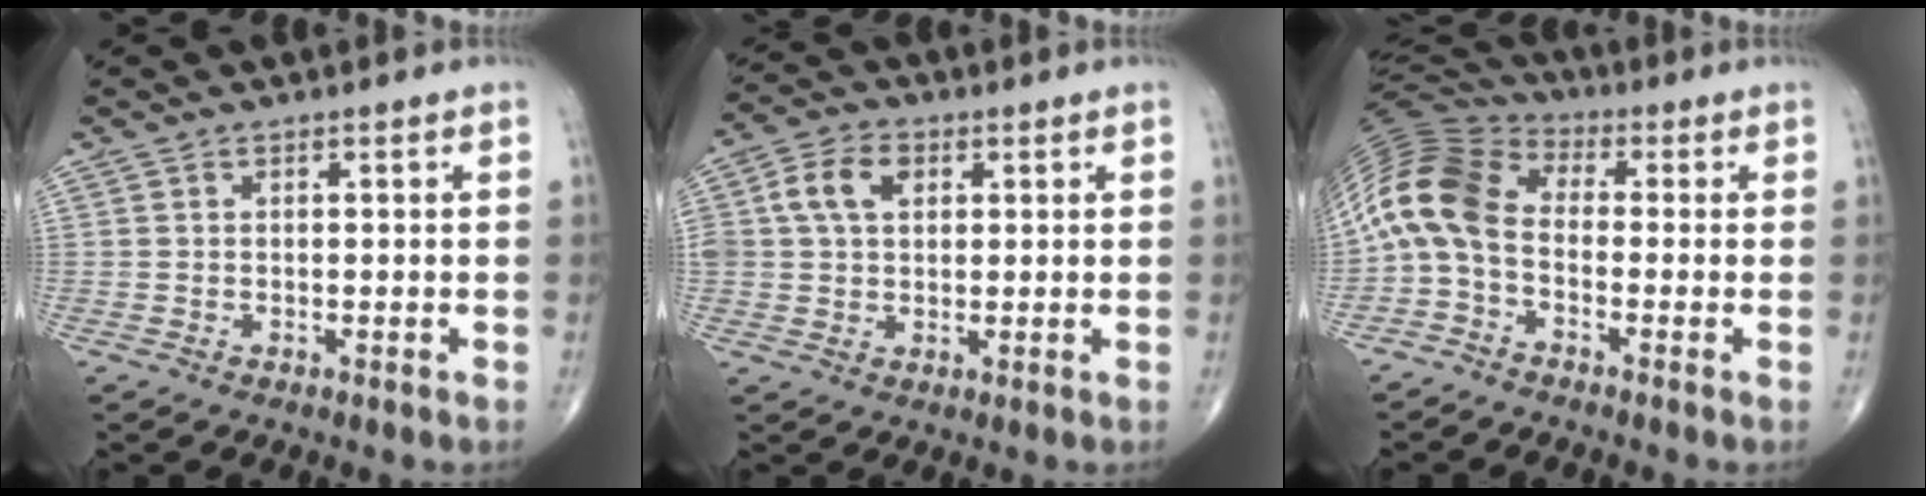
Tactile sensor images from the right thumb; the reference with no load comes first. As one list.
[{"total": 8.0, "force": [2.2, 5.7, 5.2], "torque": [-0.091, 0.011, 0.037]}, {"total": 11.8, "force": [-1.7, 7.3, 9.1], "torque": [-0.188, 0.045, -0.053]}]